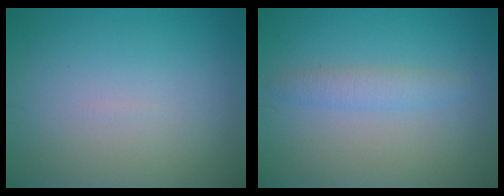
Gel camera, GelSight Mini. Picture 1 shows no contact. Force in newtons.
{"total": 1.8, "press": 1.8, "slide": 0.2}